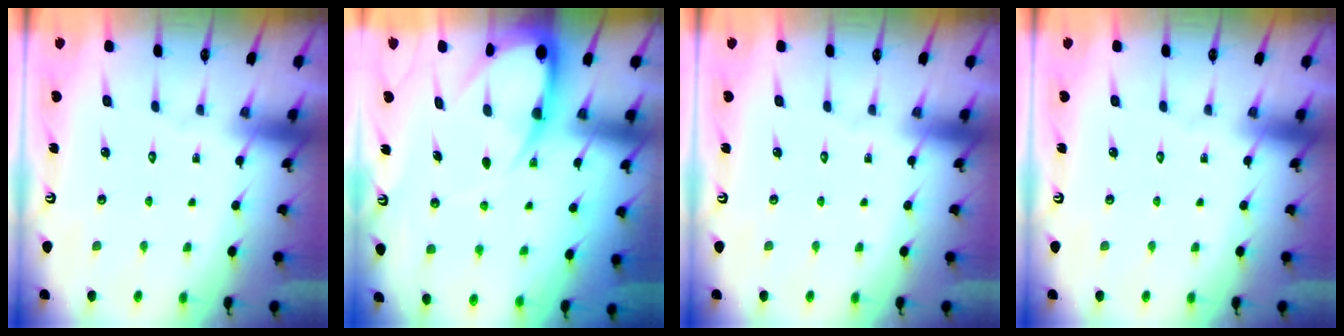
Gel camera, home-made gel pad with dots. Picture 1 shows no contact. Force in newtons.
{"total": 9.9, "press": 9.8, "slide": 1.0}
{"total": 0.0}
{"total": 0.0}